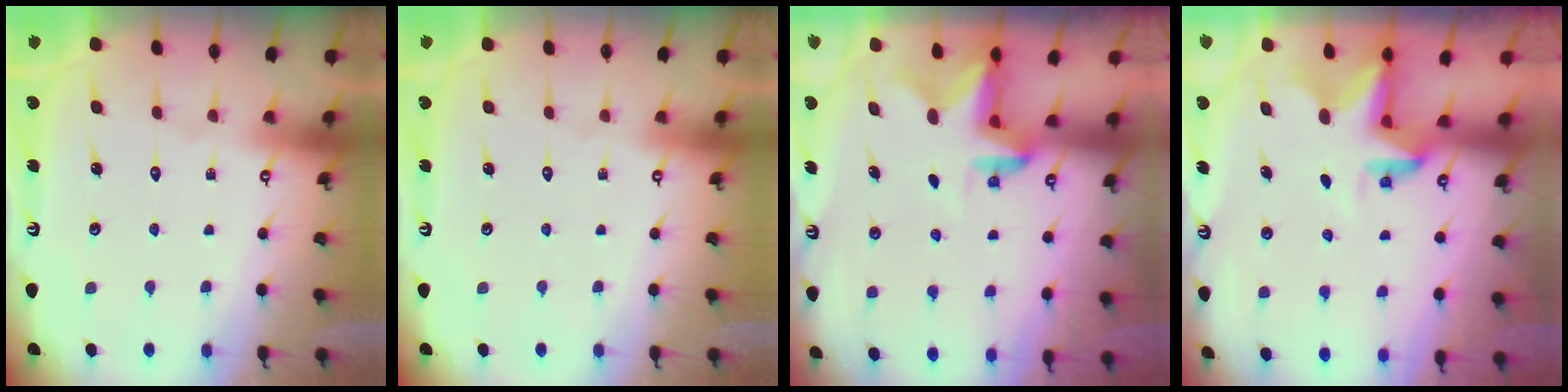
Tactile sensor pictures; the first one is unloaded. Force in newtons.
{"total": 0.0}
{"total": 2.4, "press": 2.3, "slide": 0.4}
{"total": 3.4, "press": 3.4, "slide": 0.2}